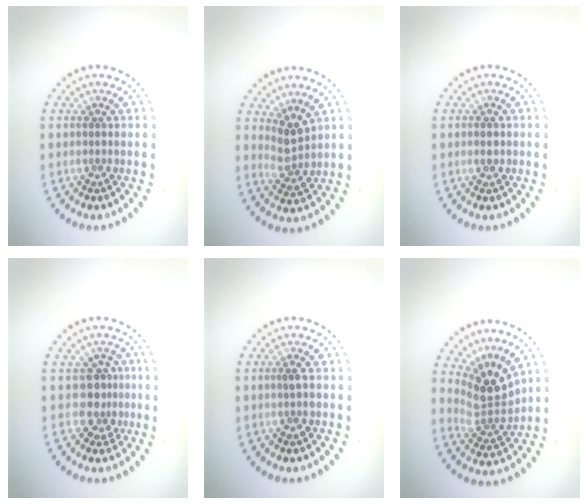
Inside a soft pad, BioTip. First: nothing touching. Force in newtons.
{"total": 2.5, "press": 2.1, "slide": 1.4}
{"total": 1.5, "press": 1.5, "slide": 0.1}
{"total": 2.6, "press": 2.0, "slide": 1.8}
{"total": 1.2, "press": 1.1, "slide": 0.4}
{"total": 3.8, "press": 2.6, "slide": 2.8}